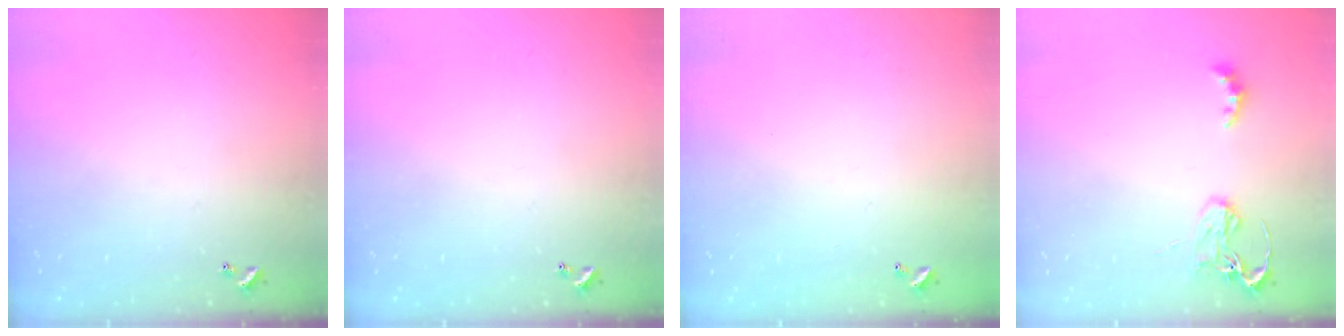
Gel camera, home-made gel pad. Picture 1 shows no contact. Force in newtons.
{"total": 0.0}
{"total": 2.9, "press": 2.9, "slide": 0.1}
{"total": 2.9, "press": 2.8, "slide": 0.6}